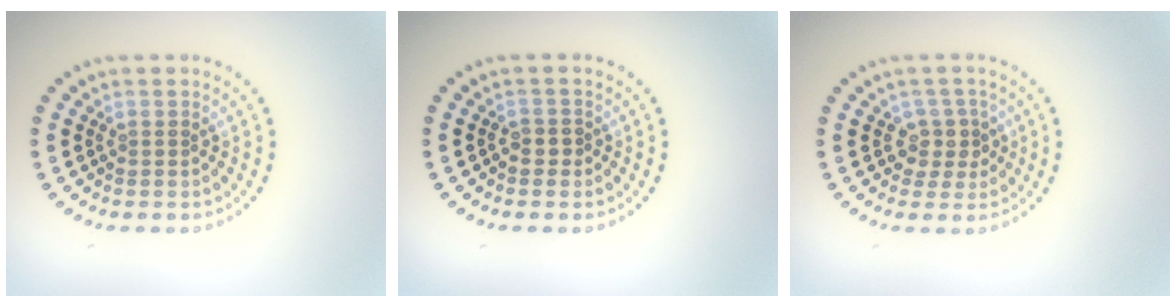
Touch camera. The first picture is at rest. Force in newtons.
{"total": 0.7, "press": 0.5, "slide": 0.4}
{"total": 2.2, "press": 1.9, "slide": 1.1}